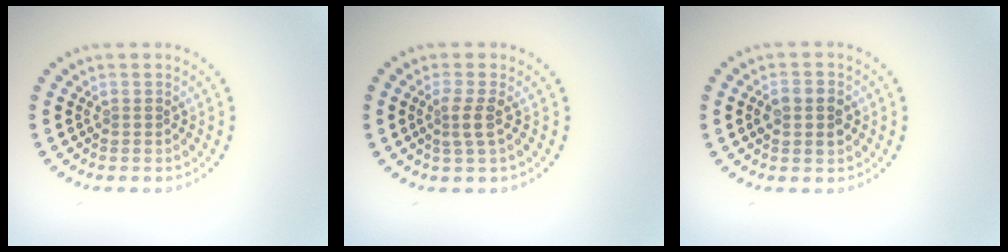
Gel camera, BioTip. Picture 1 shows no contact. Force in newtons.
{"total": 1.8, "press": 1.3, "slide": 1.2}
{"total": 2.9, "press": 2.8, "slide": 0.2}